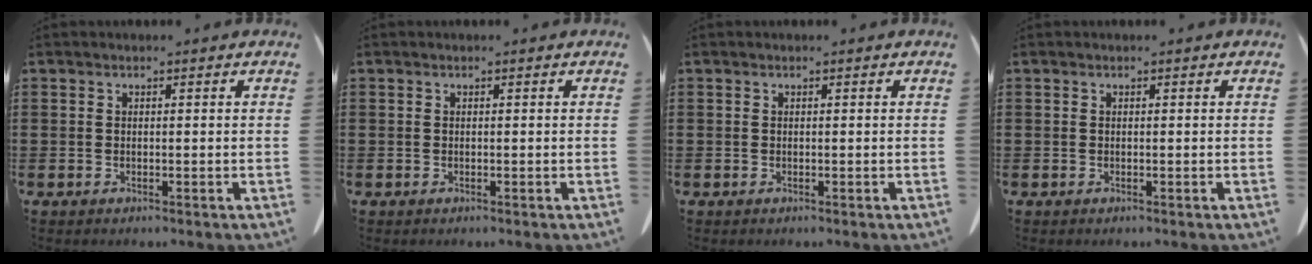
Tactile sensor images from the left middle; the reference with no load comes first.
{"total": 0.0}
{"total": 0.0}
{"total": 0.0}